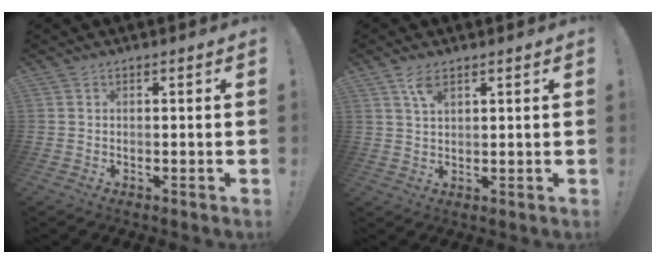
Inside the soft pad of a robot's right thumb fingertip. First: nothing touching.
{"total": 4.4, "force": [2.6, 1.8, 3.0], "torque": [-0.051, -0.011, 0.045]}